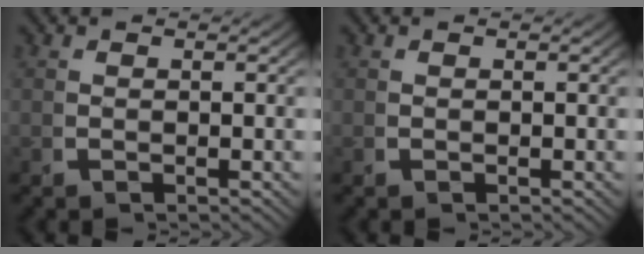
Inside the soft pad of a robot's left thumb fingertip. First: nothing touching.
{"total": 0.0}